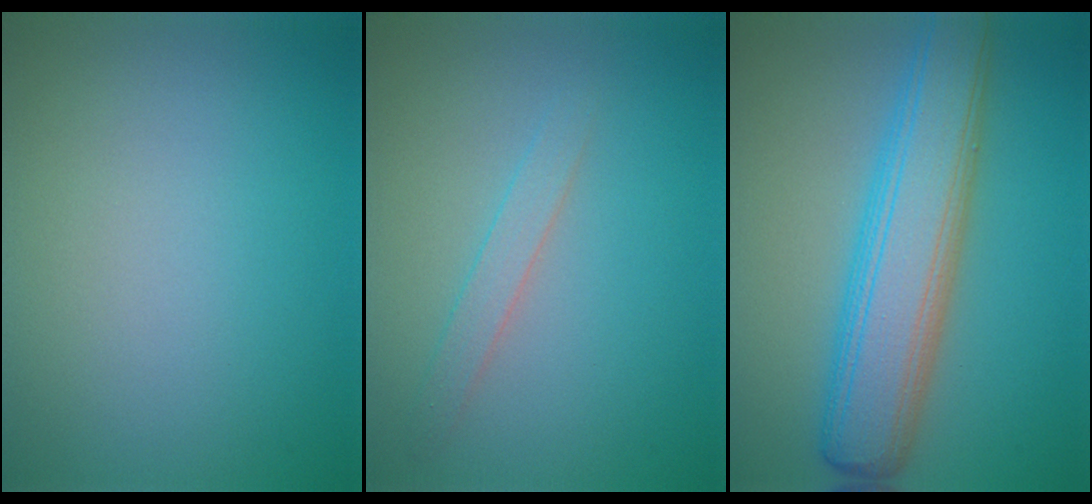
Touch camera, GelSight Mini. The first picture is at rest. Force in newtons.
{"total": 1.5, "press": 1.5, "slide": 0.1}
{"total": 7.7, "press": 7.7, "slide": 0.4}